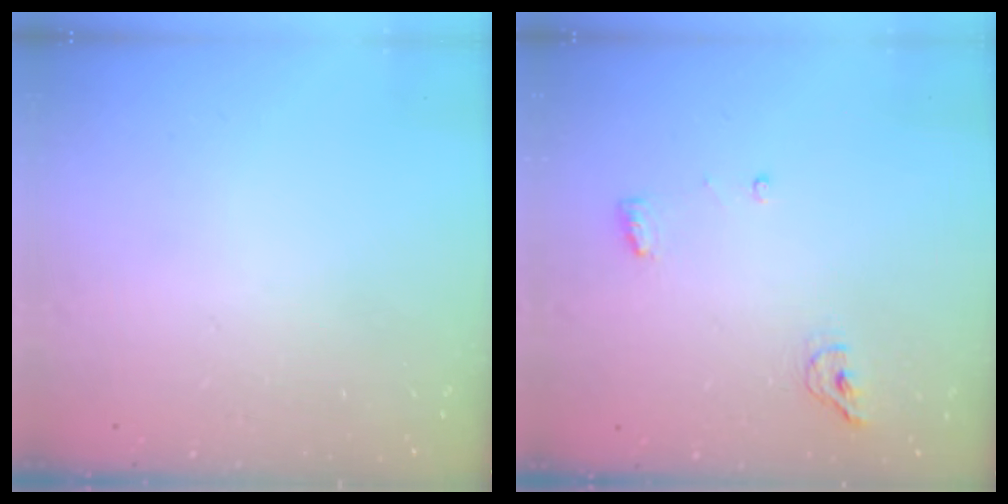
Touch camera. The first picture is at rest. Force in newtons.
{"total": 5.4, "press": 5.3, "slide": 1.1}